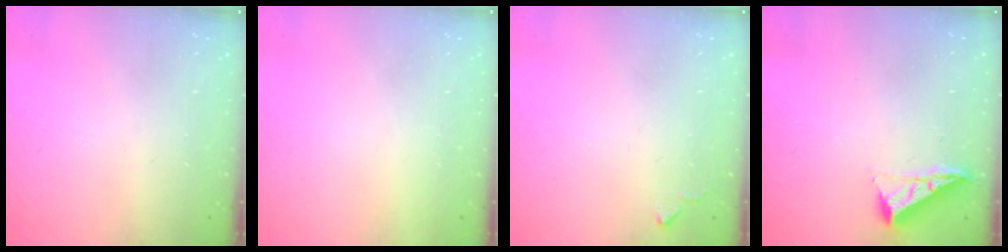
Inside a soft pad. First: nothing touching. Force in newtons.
{"total": 1.5, "press": 1.5, "slide": 0.1}
{"total": 4.2, "press": 4.1, "slide": 0.7}
{"total": 7.1, "press": 7.1, "slide": 0.5}